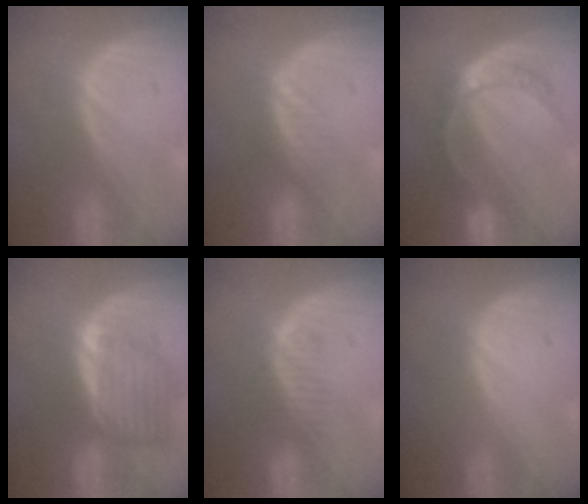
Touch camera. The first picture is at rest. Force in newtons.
{"total": 2.3, "press": 2.3, "slide": 0.1}
{"total": 7.7, "press": 6.4, "slide": 4.3}
{"total": 7.7, "press": 7.0, "slide": 3.2}
{"total": 2.2, "press": 2.0, "slide": 0.9}
{"total": 0.0}